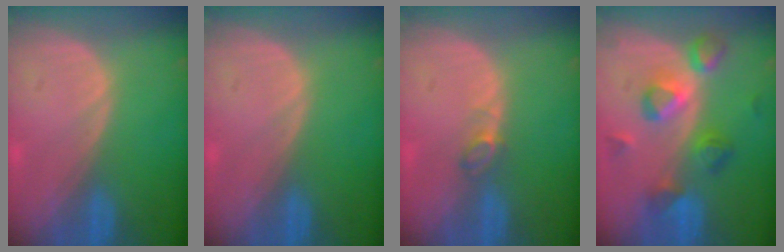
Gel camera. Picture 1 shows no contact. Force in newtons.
{"total": 0.0}
{"total": 2.0, "press": 1.9, "slide": 0.4}
{"total": 7.4, "press": 7.4, "slide": 0.8}